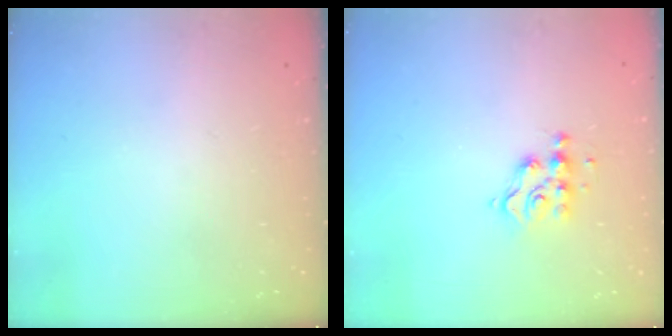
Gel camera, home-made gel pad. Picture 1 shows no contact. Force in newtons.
{"total": 6.5, "press": 6.5, "slide": 0.3}